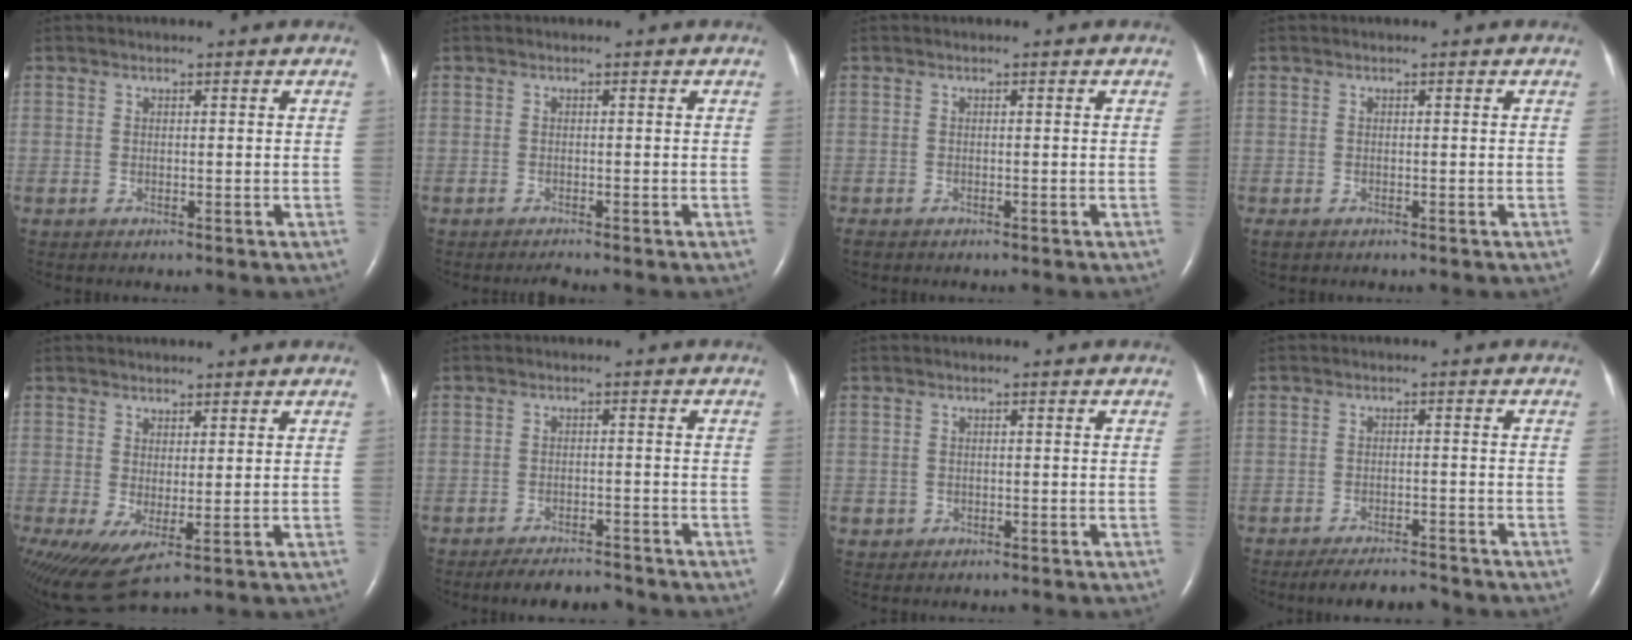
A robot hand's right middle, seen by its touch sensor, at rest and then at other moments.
{"total": 0.8, "force": [-0.7, -0.2, 0.2], "torque": [-0.009, -0.004, -0.010]}
{"total": 0.8, "force": [-0.7, 0.3, 0.3], "torque": [-0.010, -0.003, -0.011]}
{"total": 1.1, "force": [-0.7, 0.6, 0.6], "torque": [-0.014, -0.002, -0.007]}
{"total": 5.8, "force": [-0.3, 1.4, 5.6], "torque": [-0.113, -0.003, 0.008]}
{"total": 5.2, "force": [-4.9, 1.0, 1.3], "torque": [-0.020, -0.010, -0.076]}
{"total": 1.1, "force": [-0.3, 1.0, 0.2], "torque": [-0.002, 0.003, -0.002]}
{"total": 5.1, "force": [-4.9, 0.7, 1.4], "torque": [-0.023, -0.012, -0.077]}